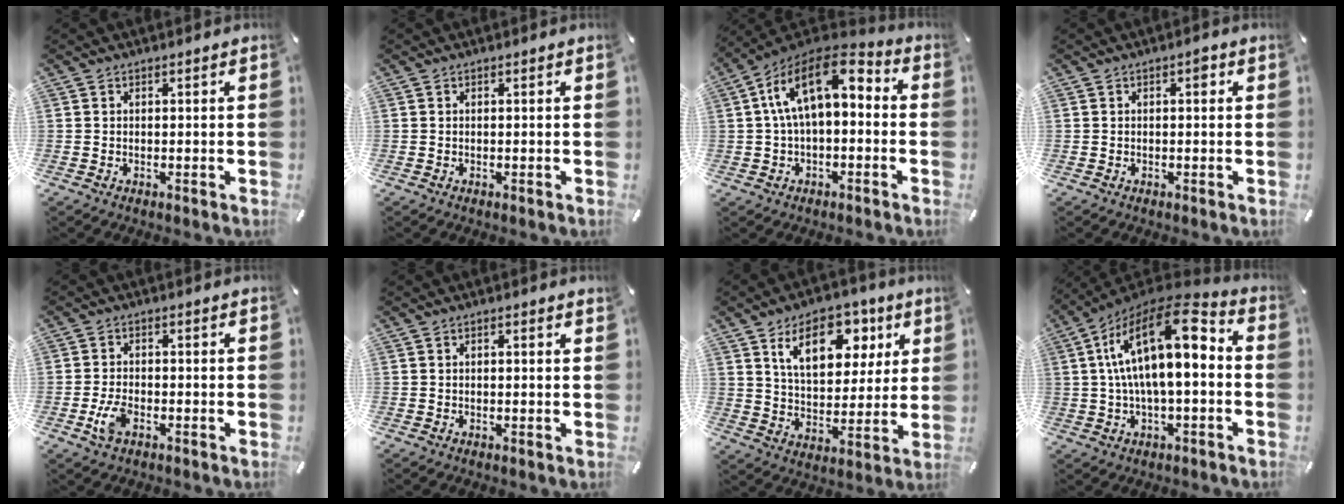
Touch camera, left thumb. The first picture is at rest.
{"total": 0.0}
{"total": 14.3, "force": [3.1, 7.8, 11.5], "torque": [-0.231, -0.014, 0.051]}
{"total": 1.8, "force": [0.3, 0.9, 1.6], "torque": [-0.016, 0.002, -0.002]}
{"total": 5.1, "force": [-2.1, 2.7, 3.8], "torque": [-0.095, -0.001, -0.043]}
{"total": 0.6, "force": [0.2, 0.1, 0.6], "torque": [-0.011, 0.001, 0.003]}
{"total": 15.3, "force": [7.7, 9.3, 9.5], "torque": [-0.150, -0.015, 0.134]}
{"total": 18.5, "force": [3.7, 7.8, 16.4], "torque": [-0.288, -0.020, 0.057]}